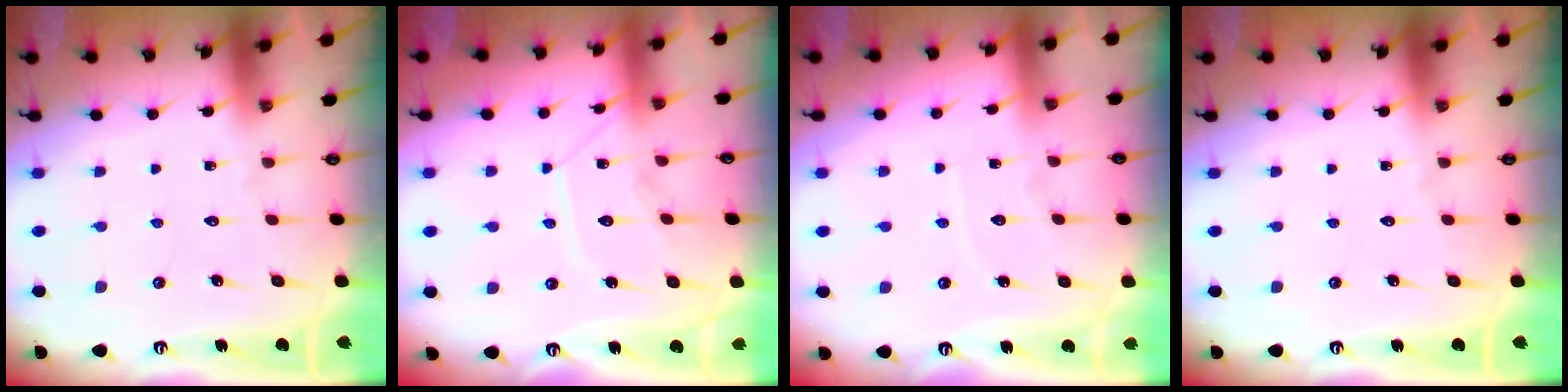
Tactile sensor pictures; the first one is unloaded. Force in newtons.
{"total": 9.8, "press": 9.8, "slide": 0.4}
{"total": 3.9, "press": 3.8, "slide": 0.5}
{"total": 0.0}